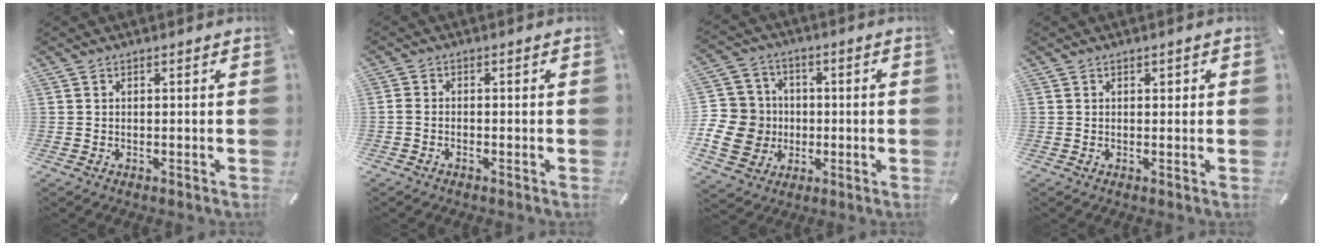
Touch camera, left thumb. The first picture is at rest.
{"total": 1.2, "force": [-0.9, 0.6, 0.6], "torque": [-0.012, 0.004, -0.018]}
{"total": 12.4, "force": [-1.9, 11.6, 3.9], "torque": [-0.099, 0.021, -0.028]}
{"total": 0.8, "force": [0.3, 0.6, 0.4], "torque": [0.001, 0.001, 0.003]}